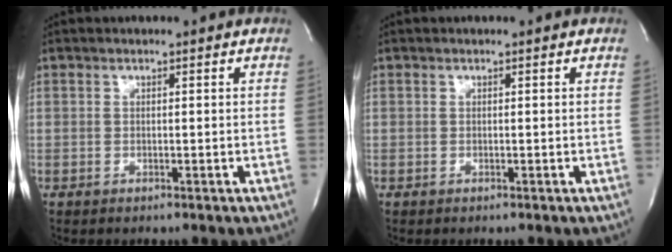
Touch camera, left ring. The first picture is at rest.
{"total": 0.0}